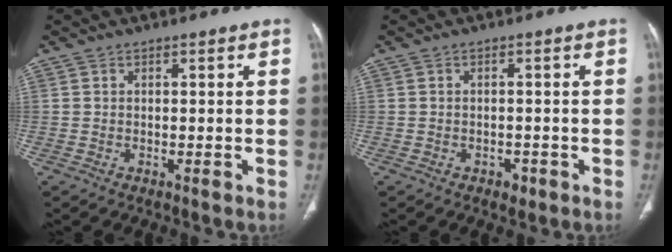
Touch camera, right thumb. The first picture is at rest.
{"total": 1.9, "force": [-1.0, 1.3, 0.9], "torque": [-0.006, 0.005, -0.010]}